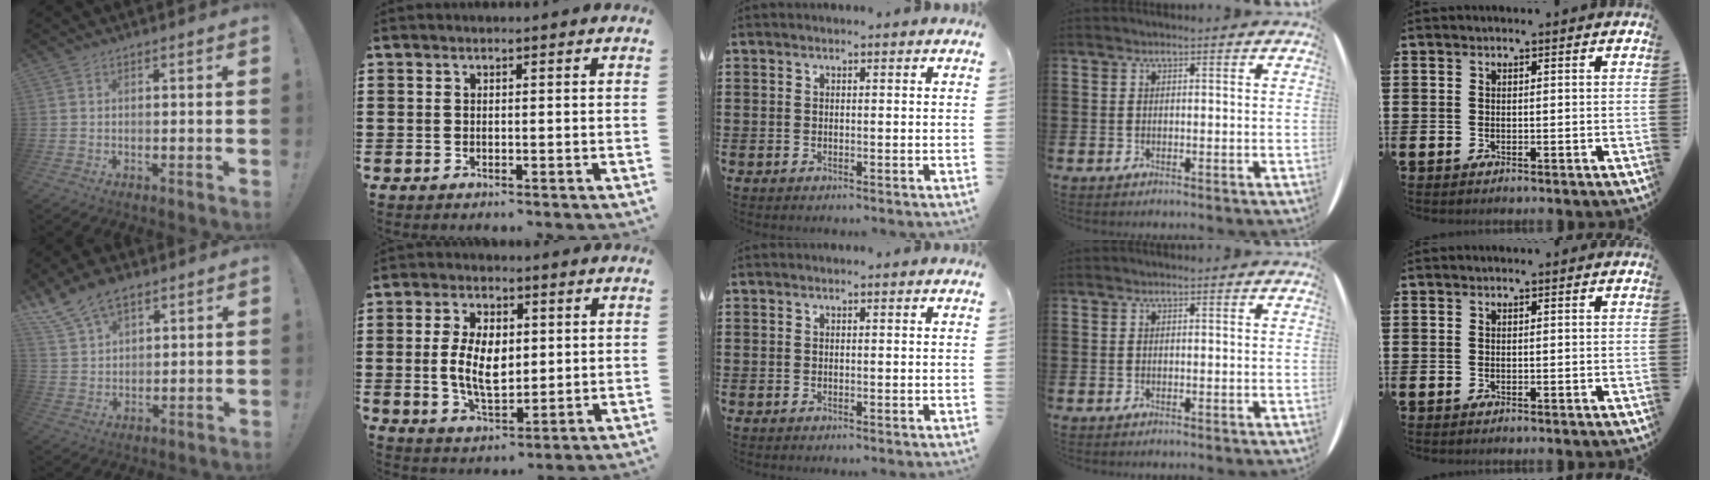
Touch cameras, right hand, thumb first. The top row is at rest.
{"thumb": {"total": 10.4, "force": [7.4, 5.6, 4.8], "torque": [-0.105, -0.030, 0.149]}, "index": {"total": 8.1, "force": [0.3, 4.5, 6.7], "torque": [-0.134, 0.008, 0.002]}}